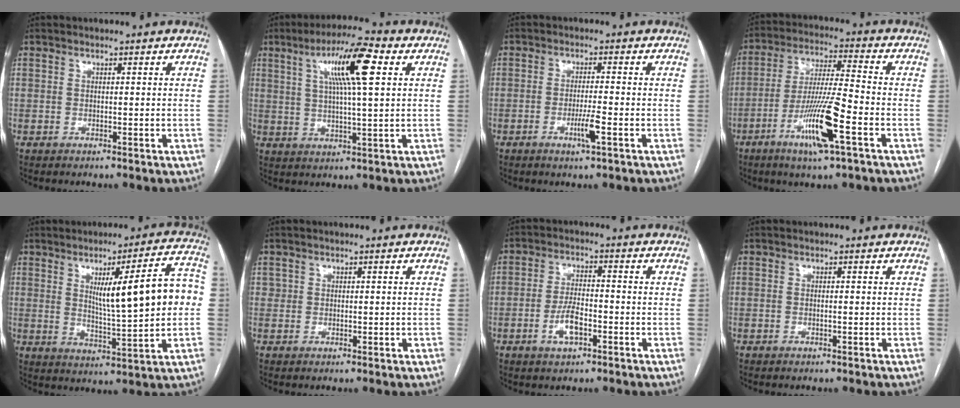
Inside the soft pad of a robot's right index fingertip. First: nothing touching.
{"total": 11.3, "force": [3.9, 0.9, 10.5], "torque": [-0.183, 0.017, 0.064]}
{"total": 3.6, "force": [-1.5, -0.2, 3.2], "torque": [-0.061, -0.006, -0.029]}
{"total": 12.2, "force": [-5.3, 0.2, 11.0], "torque": [-0.212, -0.015, -0.100]}
{"total": 14.3, "force": [1.9, 1.5, 14.1], "torque": [-0.199, 0.018, 0.034]}
{"total": 1.2, "force": [0.3, 1.1, 0.4], "torque": [-0.002, 0.006, 0.007]}
{"total": 5.3, "force": [-2.2, 1.9, 4.4], "torque": [-0.088, 0.005, -0.039]}
{"total": 0.0}